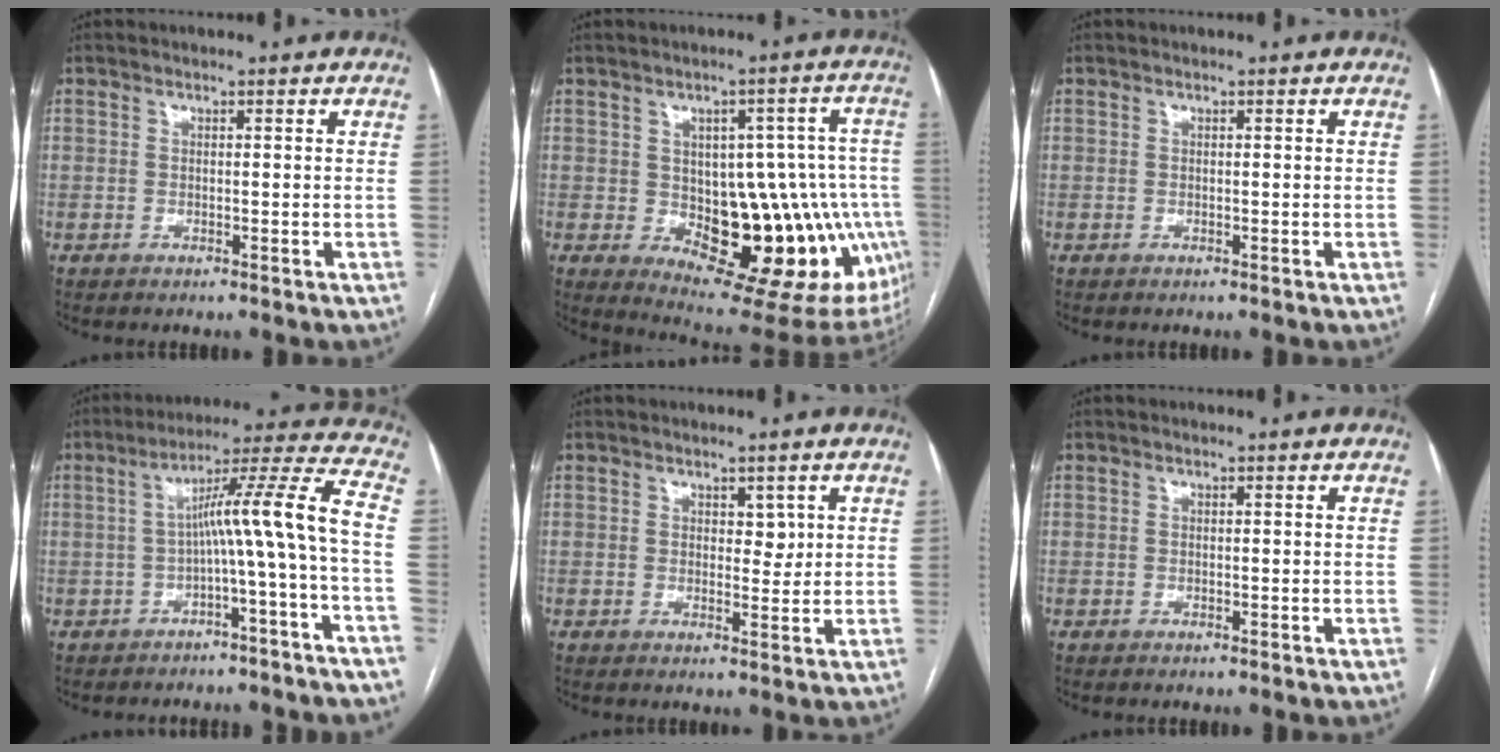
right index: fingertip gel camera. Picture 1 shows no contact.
{"total": 20.7, "force": [-3.6, 10.4, 17.6], "torque": [-0.143, 0.034, -0.018]}
{"total": 0.0}
{"total": 10.6, "force": [-2.1, -1.8, 10.2], "torque": [-0.149, 0.033, -0.031]}
{"total": 2.2, "force": [1.0, 1.2, 1.5], "torque": [-0.015, -0.004, 0.014]}
{"total": 0.0}